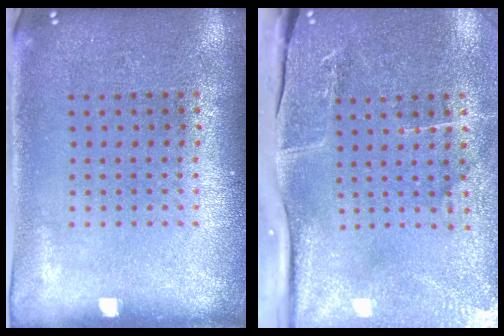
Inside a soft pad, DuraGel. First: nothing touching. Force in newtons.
{"total": 4.6, "press": 4.0, "slide": 2.4}